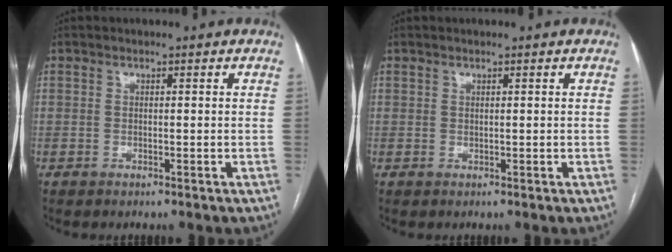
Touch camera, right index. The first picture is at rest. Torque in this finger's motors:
{"motor_torque": [-0.04, 0.04, 0.00, 0.00]}